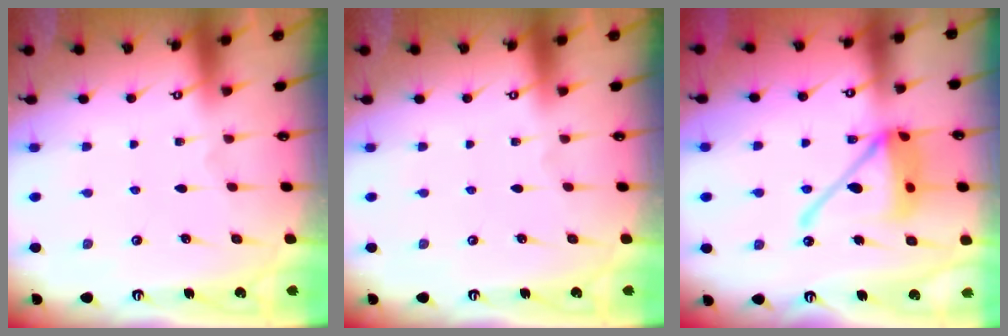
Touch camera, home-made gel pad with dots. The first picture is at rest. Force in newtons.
{"total": 0.0}
{"total": 16.2, "press": 16.1, "slide": 2.2}